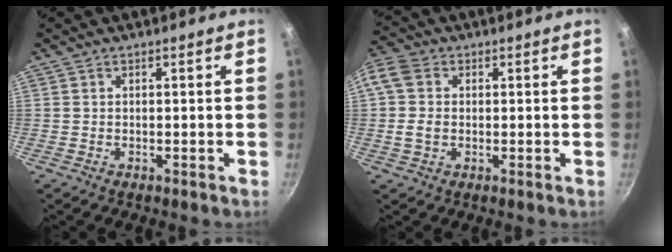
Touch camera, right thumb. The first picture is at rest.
{"total": 8.4, "force": [0.4, 6.7, 5.0], "torque": [-0.100, 0.011, -0.005]}